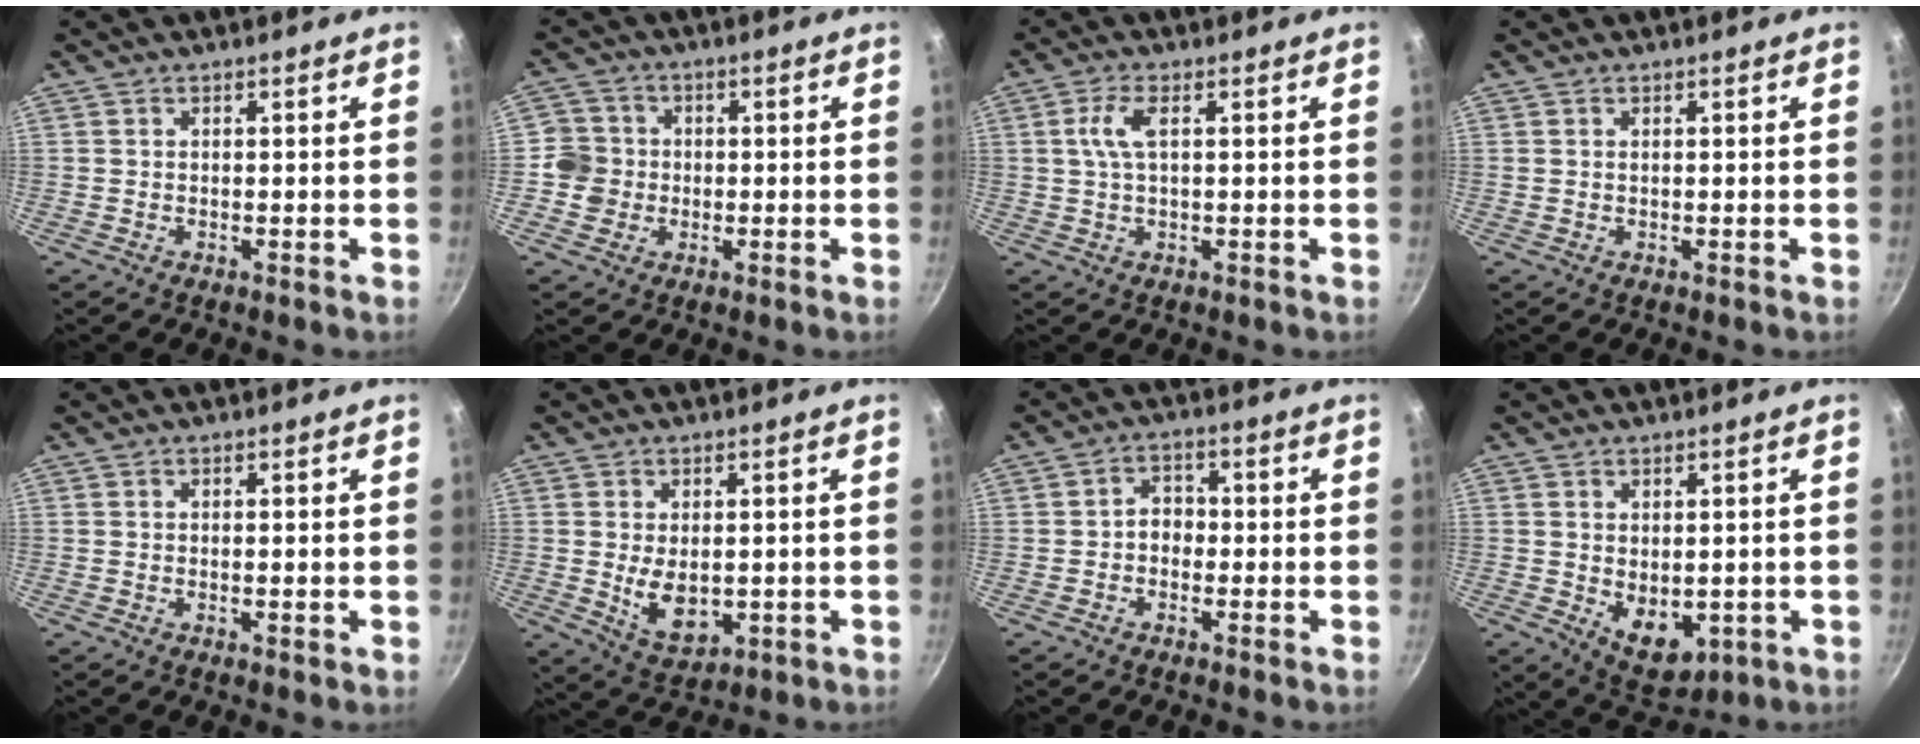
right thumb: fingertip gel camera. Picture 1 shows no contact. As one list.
[{"total": 5.9, "force": [-0.7, 5.7, 1.1], "torque": [0.005, 0.011, -0.020]}, {"total": 4.3, "force": [0.9, 1.7, 3.9], "torque": [-0.097, 0.009, 0.019]}, {"total": 0.0}, {"total": 0.9, "force": [-0.1, 0.3, 0.9], "torque": [-0.013, -0.003, -0.001]}, {"total": 7.1, "force": [-0.4, 4.5, 5.5], "torque": [-0.075, -0.015, 0.007]}, {"total": 3.6, "force": [-0.8, 2.8, 2.1], "torque": [-0.011, 0.019, -0.022]}, {"total": 8.1, "force": [-1.8, 5.2, 6.0], "torque": [-0.067, -0.006, -0.009]}]